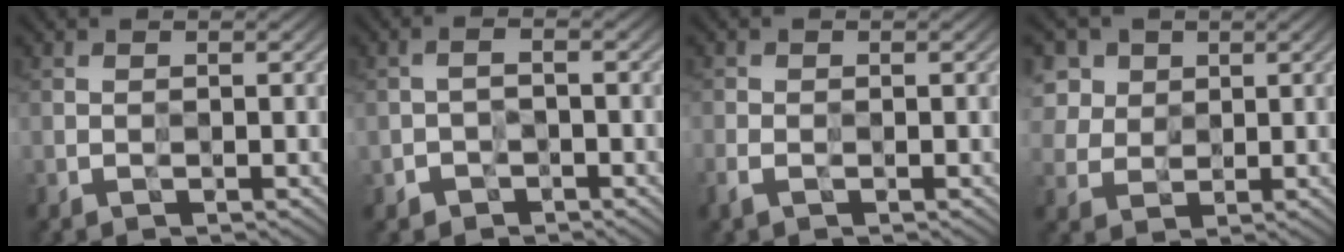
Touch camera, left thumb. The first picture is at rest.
{"total": 2.0, "force": [-1.3, 1.2, 0.8], "torque": [-0.019, 0.002, -0.027]}
{"total": 1.5, "force": [-0.8, 0.8, 0.9], "torque": [-0.026, -0.001, -0.020]}
{"total": 5.3, "force": [2.4, 4.2, 1.9], "torque": [-0.083, 0.001, 0.051]}